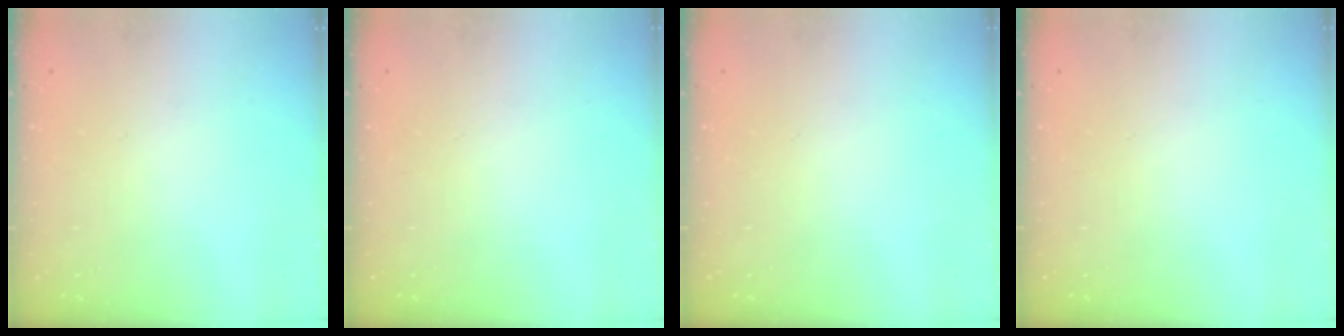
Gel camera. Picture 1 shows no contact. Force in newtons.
{"total": 0.0}
{"total": 0.0}
{"total": 0.0}